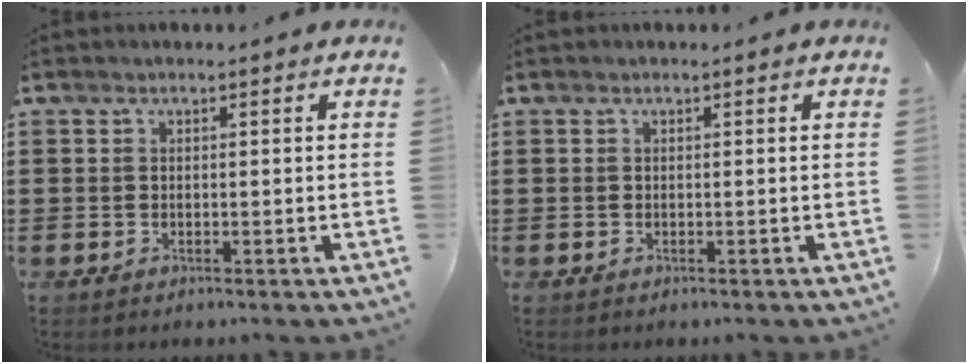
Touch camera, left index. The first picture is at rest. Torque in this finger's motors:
{"motor_torque": [0.00, 0.00, 0.00, 0.00]}